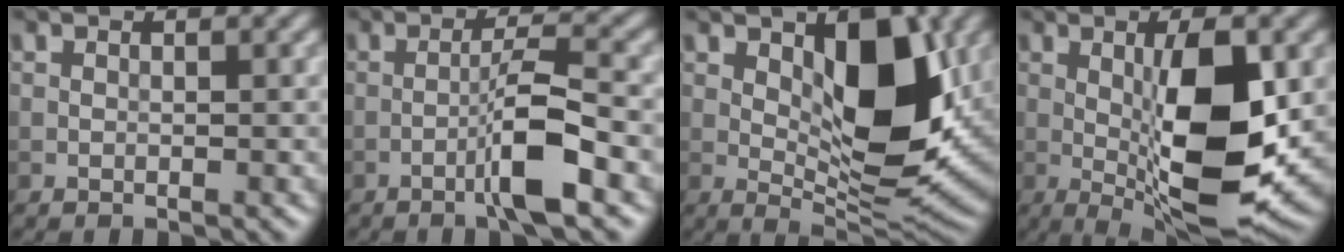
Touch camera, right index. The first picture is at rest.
{"total": 4.7, "force": [-2.1, 0.3, 4.2], "torque": [-0.071, 0.015, -0.046]}
{"total": 9.6, "force": [1.8, 4.3, 8.4], "torque": [-0.124, -0.010, 0.035]}
{"total": 10.1, "force": [-0.1, 3.0, 9.6], "torque": [-0.154, -0.010, 0.005]}